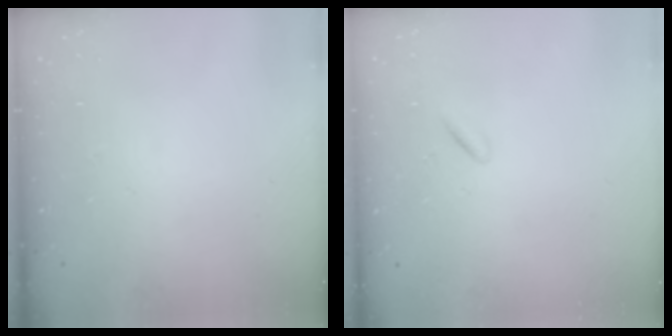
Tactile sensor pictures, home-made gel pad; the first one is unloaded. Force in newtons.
{"total": 0.5, "press": 0.4, "slide": 0.4}